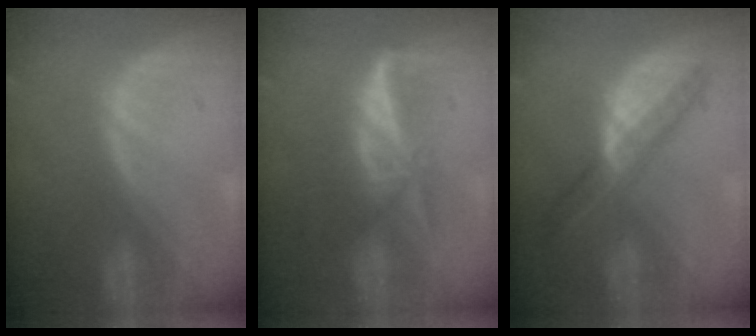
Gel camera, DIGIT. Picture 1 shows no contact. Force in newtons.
{"total": 5.9, "press": 5.4, "slide": 2.4}
{"total": 7.1, "press": 6.0, "slide": 3.7}